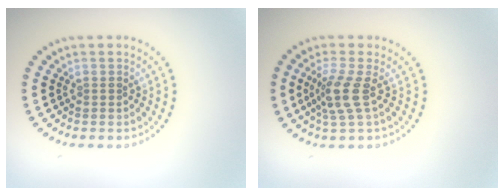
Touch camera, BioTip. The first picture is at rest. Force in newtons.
{"total": 2.9, "press": 2.2, "slide": 1.8}